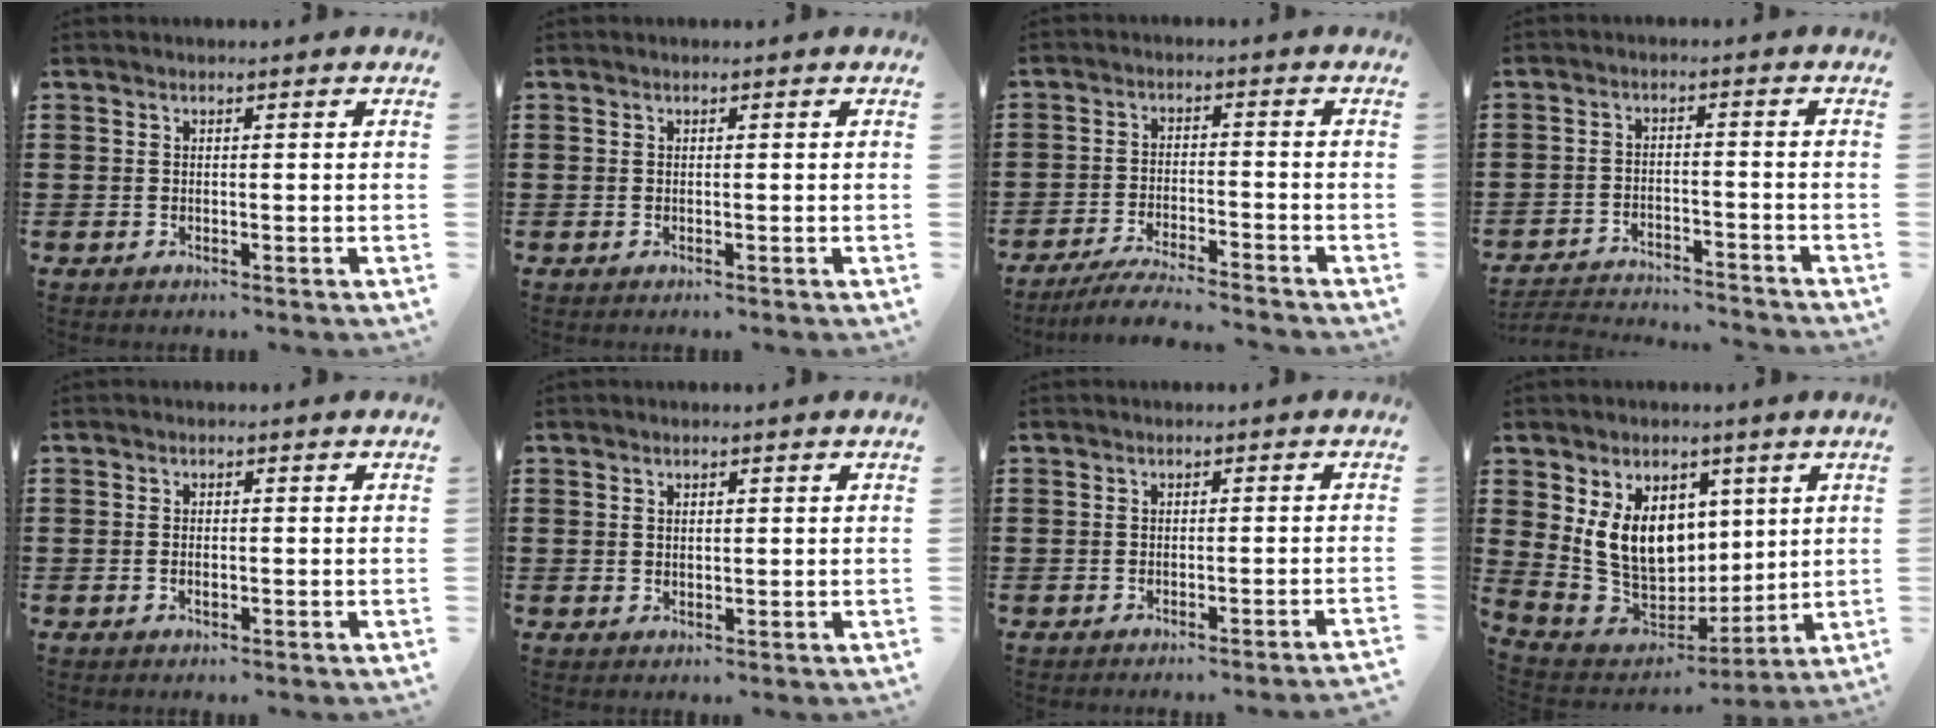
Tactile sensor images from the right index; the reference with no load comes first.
{"total": 0.0}
{"total": 4.8, "force": [-4.5, -0.1, 1.5], "torque": [-0.039, -0.011, -0.092]}
{"total": 3.4, "force": [-3.4, 0.2, 0.2], "torque": [-0.017, -0.001, -0.076]}
{"total": 1.0, "force": [-0.3, 0.4, 0.8], "torque": [-0.016, -0.003, -0.005]}
{"total": 0.9, "force": [0.6, 0.6, 0.4], "torque": [-0.008, 0.003, 0.011]}
{"total": 1.0, "force": [-0.9, -0.3, 0.4], "torque": [-0.008, 0.000, -0.018]}
{"total": 11.5, "force": [3.1, 9.0, 6.5], "torque": [-0.152, -0.009, 0.061]}